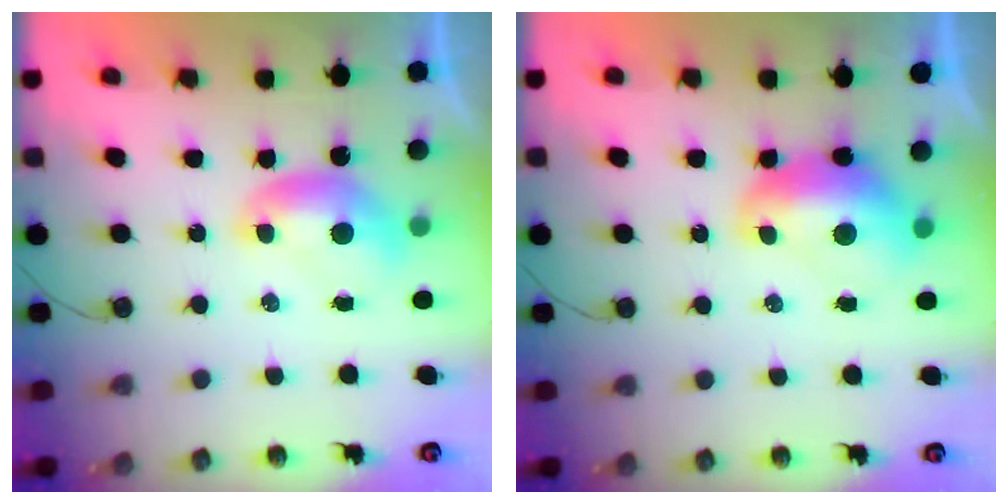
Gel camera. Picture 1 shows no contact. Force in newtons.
{"total": 2.2, "press": 2.1, "slide": 0.6}